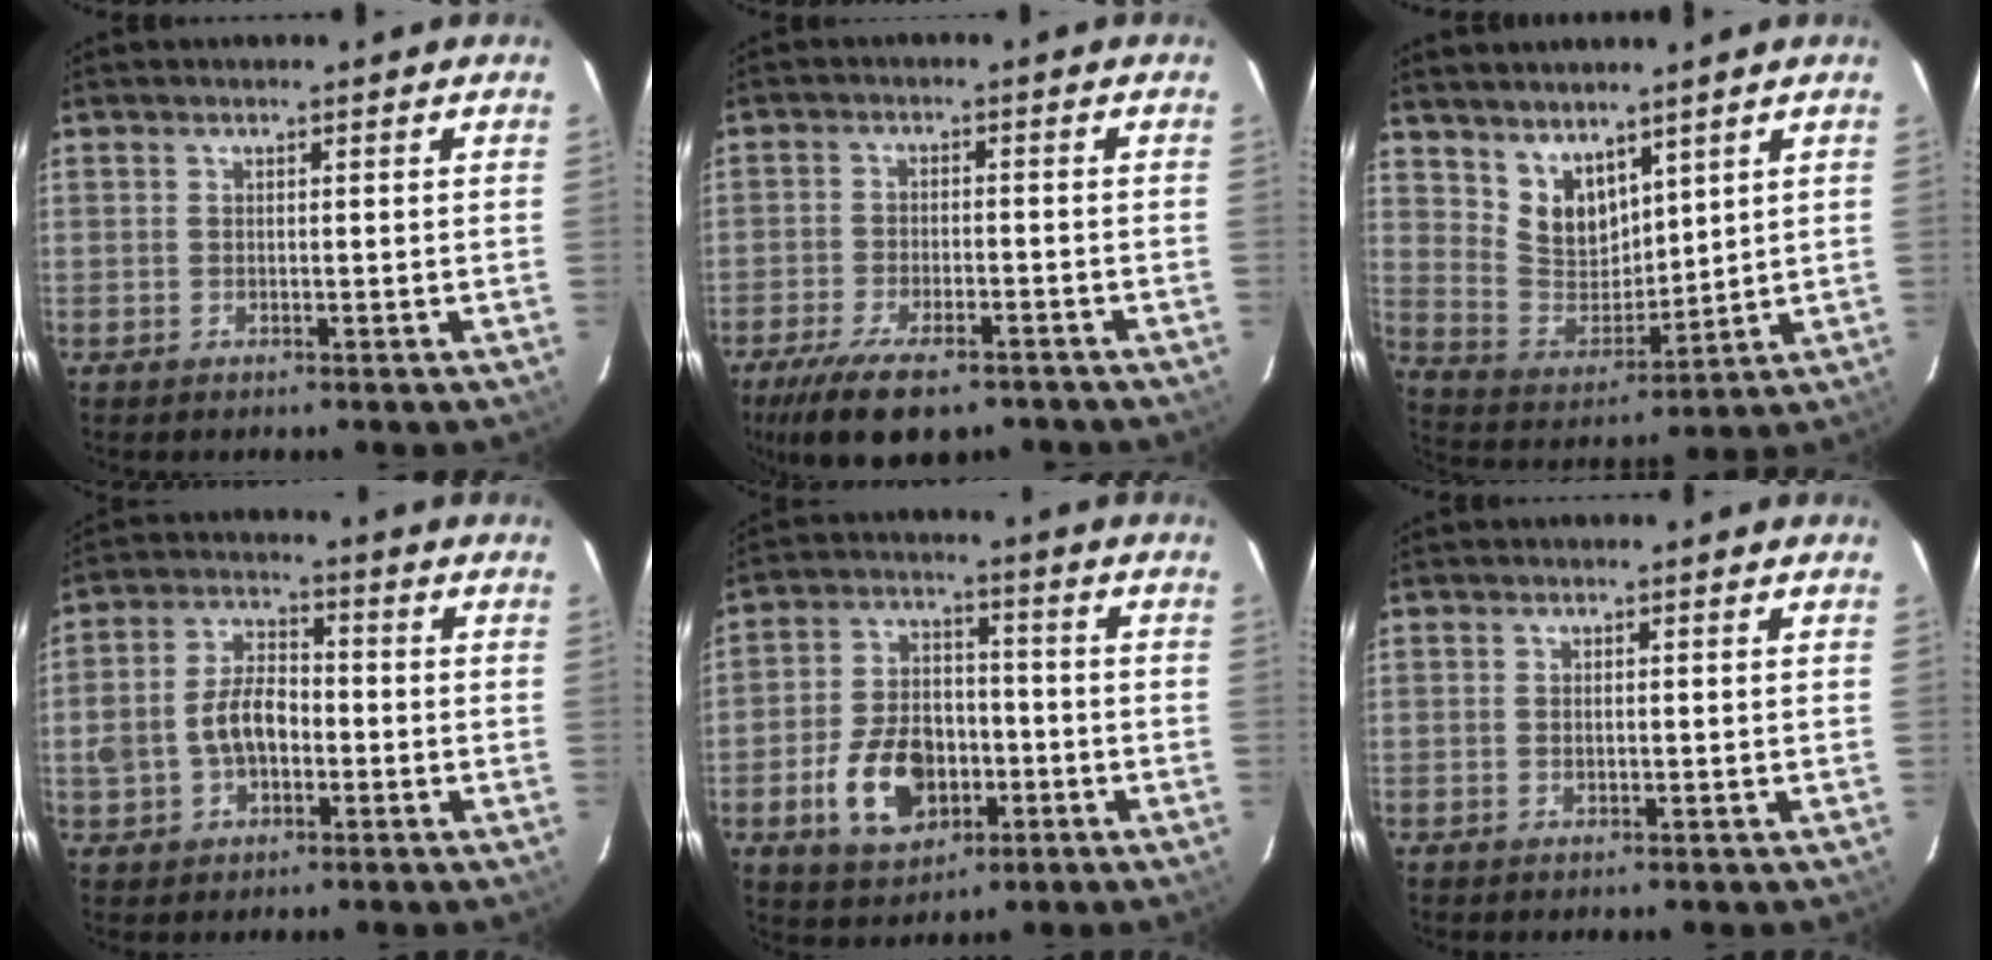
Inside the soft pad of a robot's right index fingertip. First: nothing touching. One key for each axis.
{"total": 14.1, "fx": -10.1, "fy": 5.3, "fz": 8.4, "tx": -0.184, "ty": -0.035, "tz": -0.163}
{"total": 9.2, "fx": 6.7, "fy": 5.2, "fz": 3.8, "tx": -0.068, "ty": 0.002, "tz": 0.146}
{"total": 9.3, "fx": -1.9, "fy": 6.1, "fz": 6.8, "tx": -0.140, "ty": 0.018, "tz": -0.027}
{"total": 13.5, "fx": -4.8, "fy": 8.8, "fz": 9.1, "tx": -0.193, "ty": 0.012, "tz": -0.068}
{"total": 0.6, "fx": -0.1, "fy": 0.4, "fz": 0.5, "tx": -0.008, "ty": 0.000, "tz": -0.001}